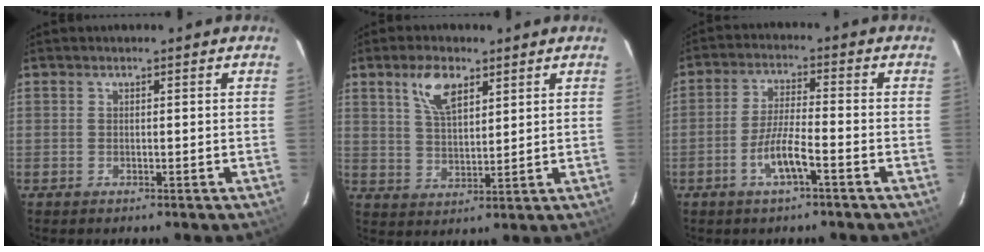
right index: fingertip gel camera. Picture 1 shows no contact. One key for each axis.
{"total": 7.3, "fx": 4.1, "fy": 3.3, "fz": 5.1, "tx": -0.096, "ty": 0.011, "tz": 0.081}
{"total": 6.4, "fx": -3.4, "fy": 0.6, "fz": 5.4, "tx": -0.110, "ty": -0.001, "tz": -0.063}